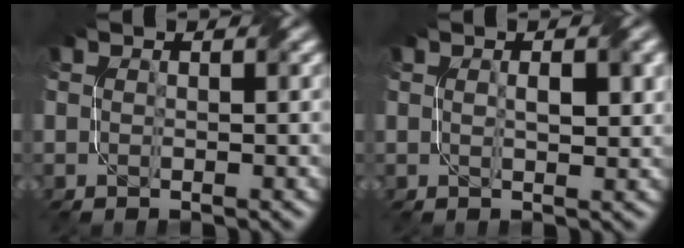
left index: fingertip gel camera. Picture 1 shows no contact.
{"total": 2.2, "force": [0.6, 0.7, 2.0], "torque": [-0.035, 0.002, 0.012]}